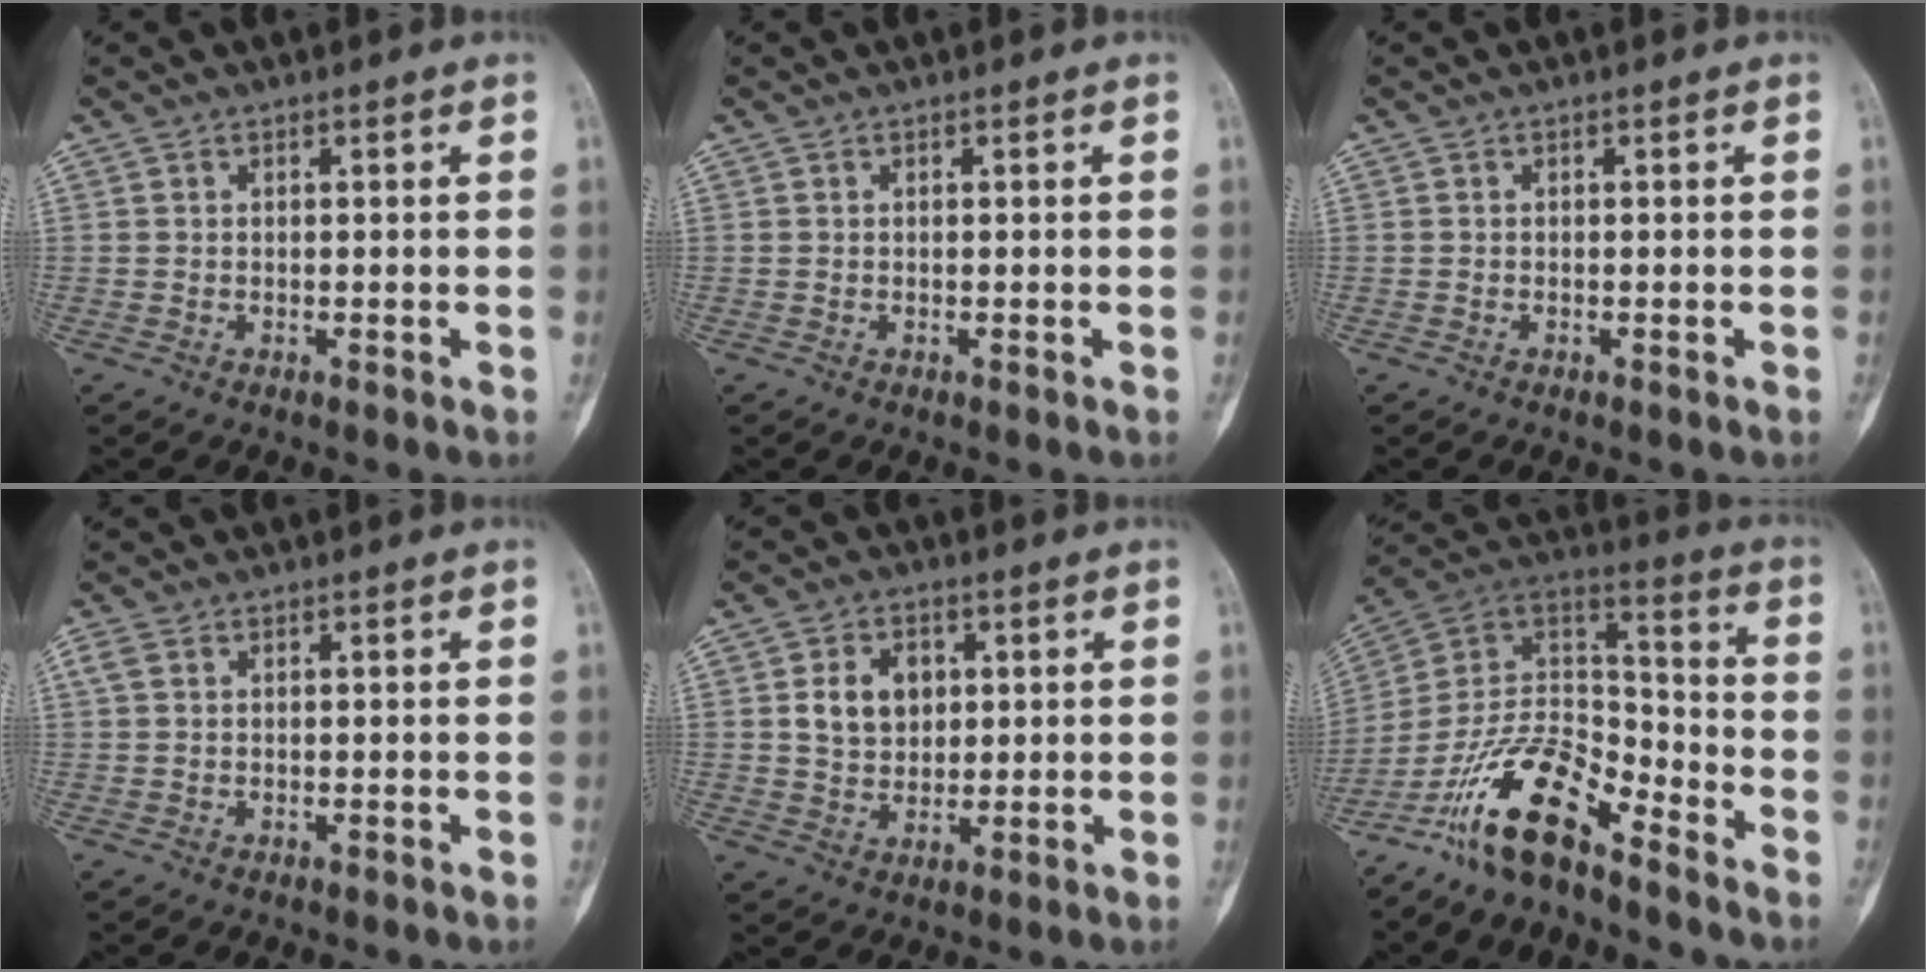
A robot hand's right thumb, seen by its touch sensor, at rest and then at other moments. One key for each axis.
{"total": 0.0}
{"total": 0.0}
{"total": 1.7, "fx": 0.7, "fy": 1.1, "fz": 1.1, "tx": -0.030, "ty": 0.011, "tz": 0.018}
{"total": 7.5, "fx": 1.7, "fy": 5.7, "fz": 4.5, "tx": -0.049, "ty": -0.006, "tz": 0.032}
{"total": 16.9, "fx": -11.6, "fy": 6.2, "fz": 10.5, "tx": -0.178, "ty": 0.092, "tz": -0.219}